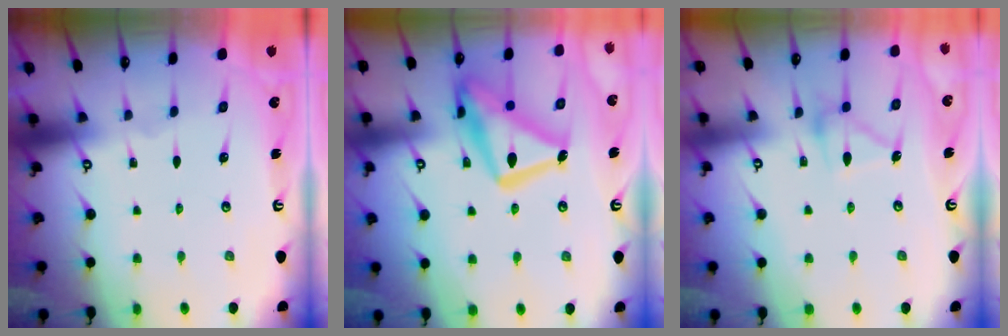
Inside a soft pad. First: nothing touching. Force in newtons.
{"total": 19.6, "press": 19.6, "slide": 1.5}
{"total": 12.9, "press": 12.9, "slide": 0.7}